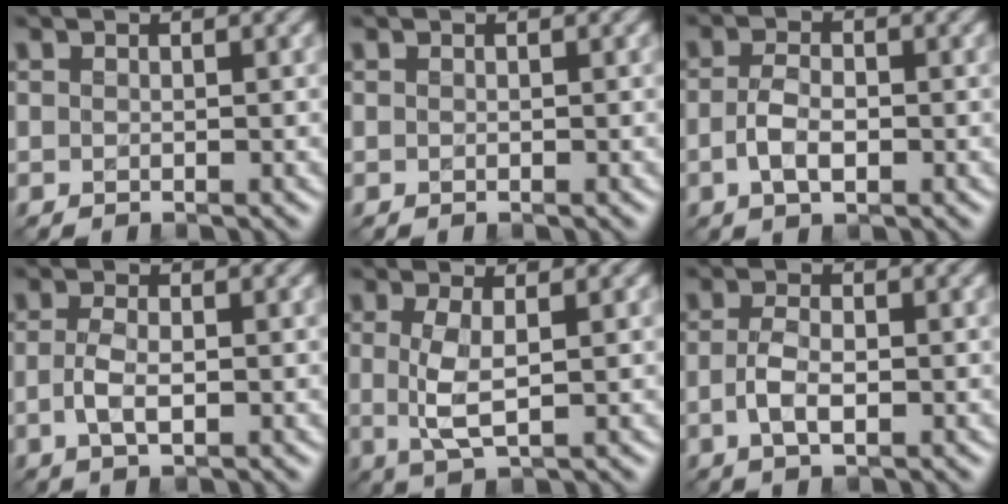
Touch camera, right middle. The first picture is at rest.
{"total": 0.0}
{"total": 3.0, "force": [-0.7, 1.6, 2.4], "torque": [-0.050, -0.001, -0.014]}
{"total": 2.6, "force": [-0.5, 1.2, 2.3], "torque": [-0.052, -0.004, -0.011]}
{"total": 3.3, "force": [0.2, 1.0, 3.2], "torque": [-0.072, -0.003, 0.005]}
{"total": 2.9, "force": [-0.6, 1.4, 2.4], "torque": [-0.052, -0.002, -0.012]}